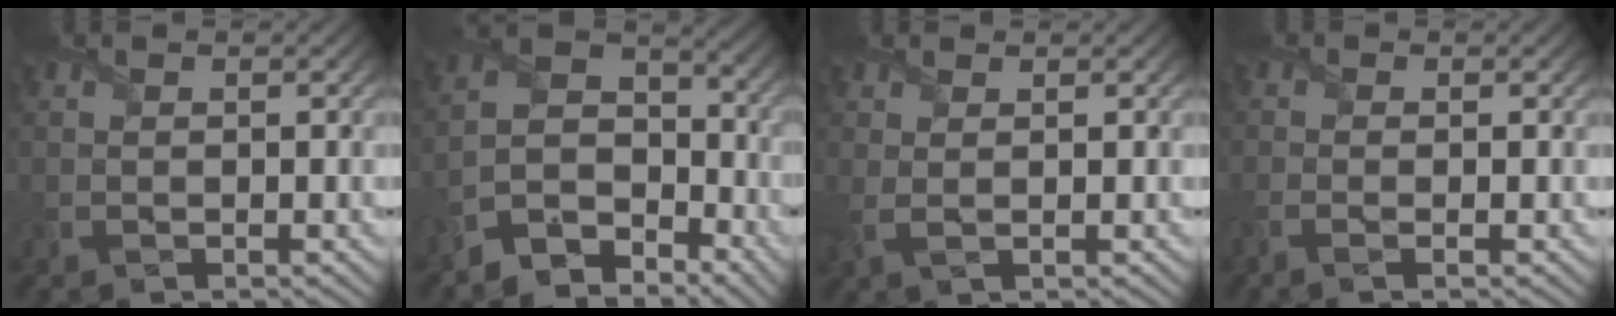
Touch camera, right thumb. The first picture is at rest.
{"total": 8.1, "force": [-6.4, 3.7, 3.4], "torque": [-0.062, -0.003, -0.135]}
{"total": 1.7, "force": [0.8, 0.5, 1.4], "torque": [-0.038, 0.000, 0.015]}
{"total": 1.6, "force": [-0.7, 0.2, 1.5], "torque": [-0.040, -0.001, -0.018]}